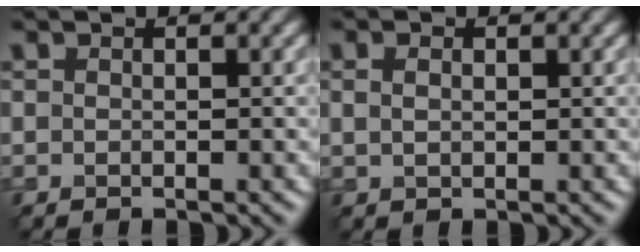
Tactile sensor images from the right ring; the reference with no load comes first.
{"total": 1.3, "force": [0.5, 0.9, 0.9], "torque": [-0.020, -0.002, 0.013]}